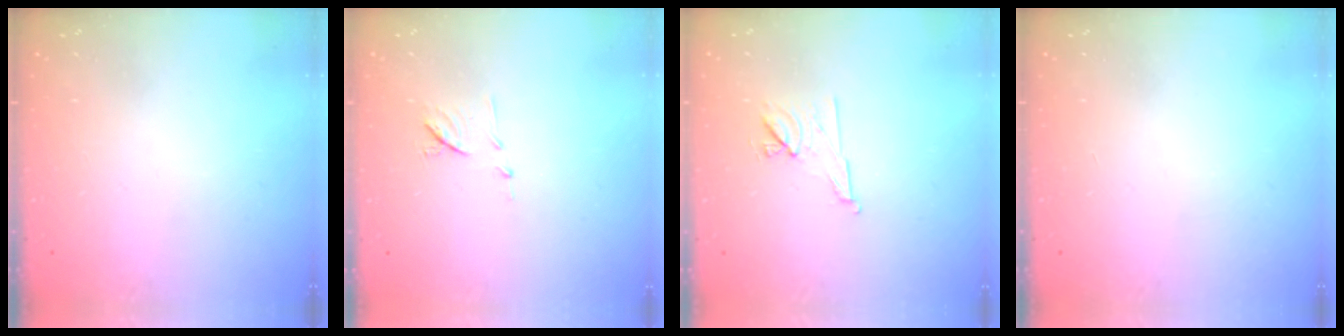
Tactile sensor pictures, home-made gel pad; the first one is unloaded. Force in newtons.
{"total": 7.0, "press": 7.0, "slide": 0.6}
{"total": 7.5, "press": 7.4, "slide": 1.3}
{"total": 0.0}